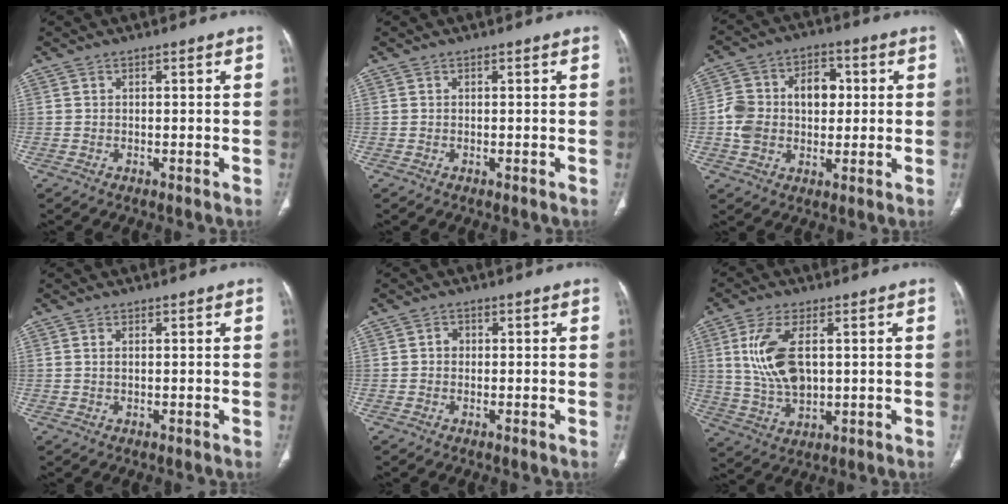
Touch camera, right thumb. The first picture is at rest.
{"total": 0.0}
{"total": 12.8, "force": [0.7, 9.3, 8.8], "torque": [-0.131, 0.026, 0.012]}
{"total": 0.7, "force": [0.3, 0.2, 0.6], "torque": [-0.017, 0.000, 0.007]}
{"total": 1.4, "force": [0.1, 1.3, 0.6], "torque": [-0.002, 0.004, -0.001]}
{"total": 11.2, "force": [2.3, 5.6, 9.4], "torque": [-0.196, -0.013, 0.050]}